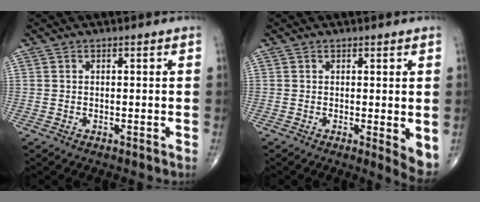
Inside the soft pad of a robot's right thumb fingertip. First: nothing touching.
{"total": 4.2, "force": [0.1, 1.2, 4.1], "torque": [-0.053, -0.014, 0.001]}